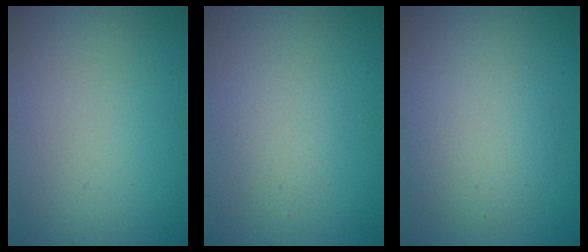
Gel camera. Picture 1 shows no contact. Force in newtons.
{"total": 1.6, "press": 1.6, "slide": 0.1}
{"total": 3.7, "press": 3.7, "slide": 0.2}